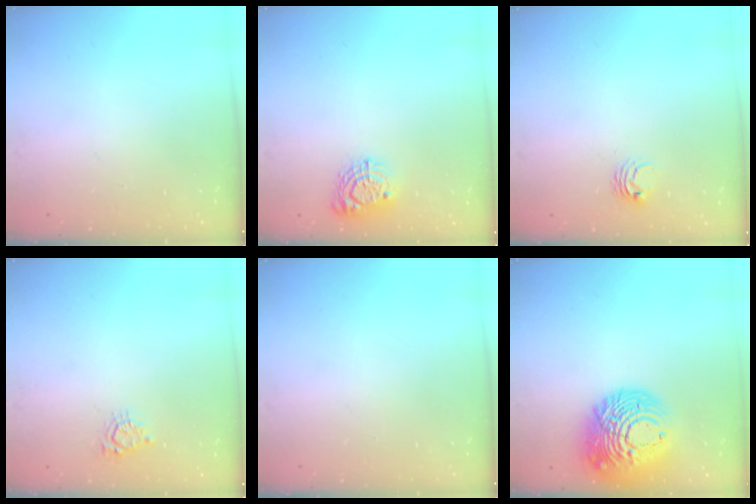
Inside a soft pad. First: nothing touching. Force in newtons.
{"total": 8.9, "press": 8.8, "slide": 0.7}
{"total": 3.7, "press": 3.7, "slide": 0.3}
{"total": 5.2, "press": 5.1, "slide": 0.6}
{"total": 0.0}
{"total": 17.8, "press": 17.7, "slide": 1.7}